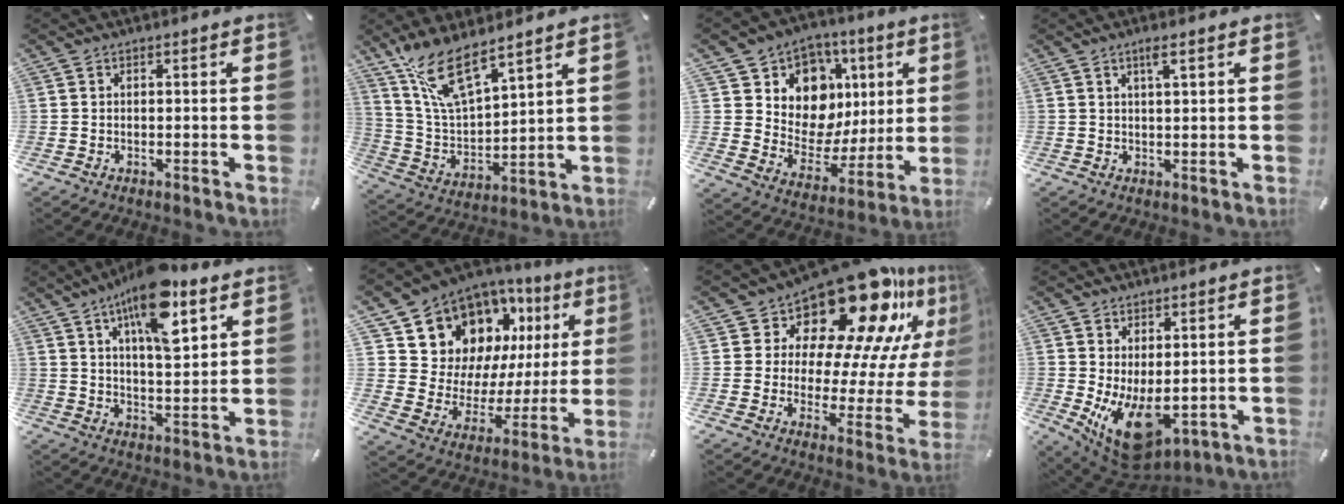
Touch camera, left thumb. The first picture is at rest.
{"total": 13.8, "force": [10.5, 4.0, 8.0], "torque": [-0.191, -0.054, 0.186]}
{"total": 12.8, "force": [4.5, 11.1, 4.7], "torque": [-0.069, -0.045, 0.088]}
{"total": 2.8, "force": [1.6, 0.2, 2.3], "torque": [-0.048, 0.000, 0.025]}
{"total": 15.6, "force": [8.8, 6.3, 11.2], "torque": [-0.183, -0.029, 0.147]}
{"total": 13.3, "force": [9.5, 8.8, 2.9], "torque": [-0.058, -0.097, 0.179]}
{"total": 21.9, "force": [16.8, 8.8, 11.0], "torque": [-0.154, -0.148, 0.274]}
{"total": 10.6, "force": [-0.9, 6.1, 8.6], "torque": [-0.149, -0.017, -0.004]}